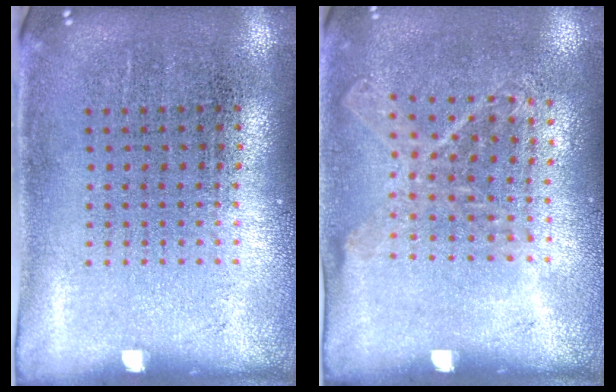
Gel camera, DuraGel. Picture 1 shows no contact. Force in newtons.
{"total": 1.1, "press": 1.0, "slide": 0.5}